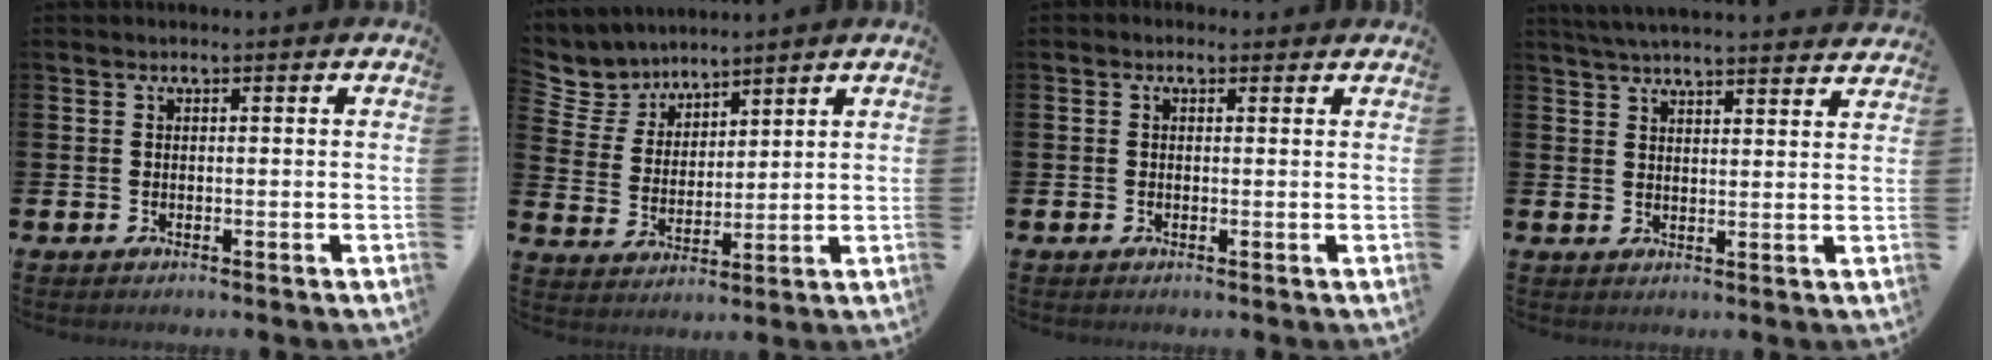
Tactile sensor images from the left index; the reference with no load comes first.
{"total": 5.6, "force": [5.1, 2.4, -0.2], "torque": [-0.034, -0.031, 0.094]}
{"total": 0.7, "force": [0.2, 0.6, 0.4], "torque": [-0.006, 0.007, 0.002]}
{"total": 4.7, "force": [4.6, 0.0, 0.7], "torque": [-0.034, -0.019, 0.085]}